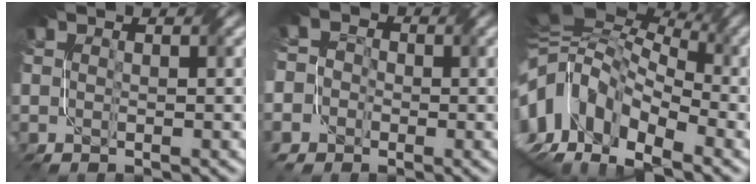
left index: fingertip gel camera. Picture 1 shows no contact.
{"total": 7.1, "force": [-2.6, 6.3, 2.0], "torque": [-0.056, -0.007, -0.073]}
{"total": 12.9, "force": [-3.3, 7.7, 9.8], "torque": [-0.204, 0.008, -0.070]}